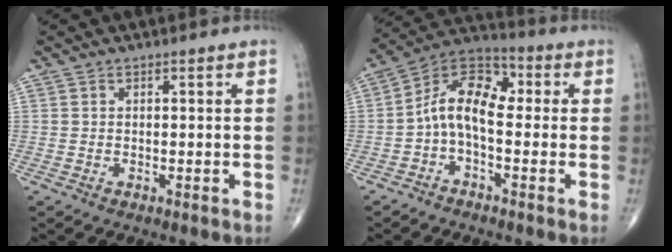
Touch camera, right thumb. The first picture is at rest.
{"total": 10.6, "force": [-1.0, 5.9, 8.7], "torque": [-0.134, 0.040, -0.034]}